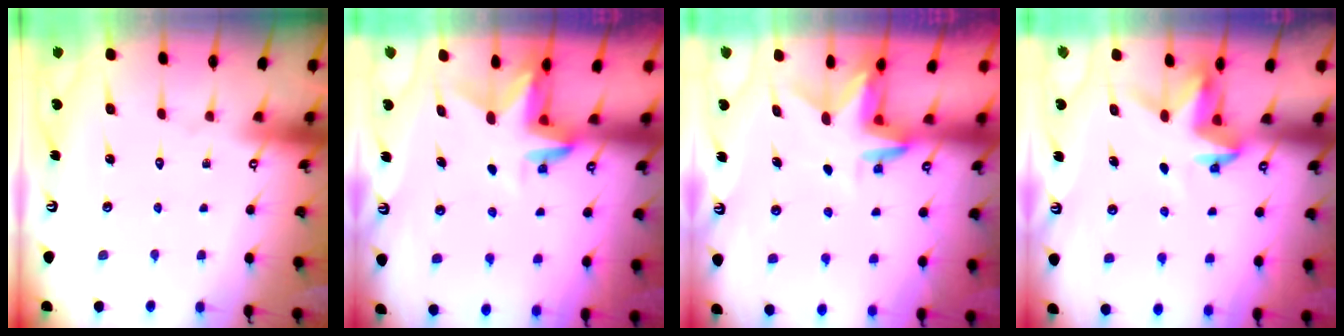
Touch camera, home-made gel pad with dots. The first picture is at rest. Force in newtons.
{"total": 3.1, "press": 3.1, "slide": 0.2}
{"total": 3.1, "press": 3.1, "slide": 0.2}
{"total": 3.6, "press": 3.6, "slide": 0.3}